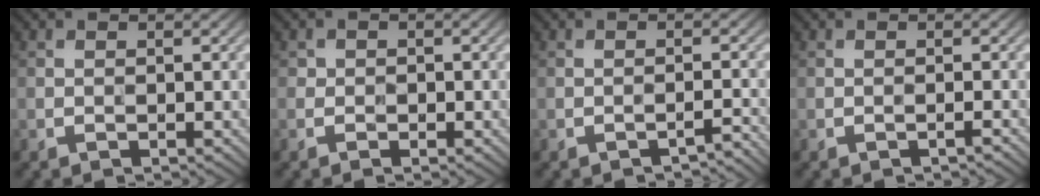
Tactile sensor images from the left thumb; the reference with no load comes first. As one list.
[{"total": 1.4, "force": [-0.6, 1.2, 0.6], "torque": [-0.007, -0.001, -0.017]}, {"total": 1.7, "force": [-1.6, -0.1, 0.6], "torque": [-0.006, 0.014, -0.026]}, {"total": 0.7, "force": [-0.5, -0.3, 0.4], "torque": [-0.006, 0.009, -0.010]}]